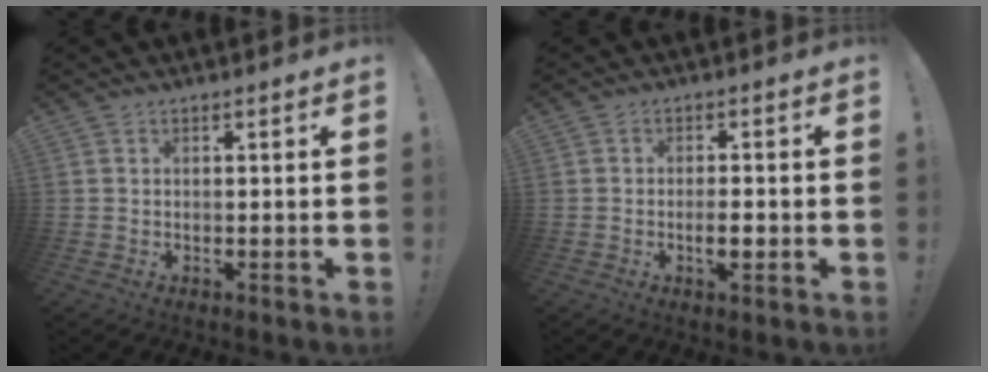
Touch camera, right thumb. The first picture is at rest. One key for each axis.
{"total": 3.6, "fx": -1.3, "fy": 0.9, "fz": 3.3, "tx": -0.044, "ty": 0.001, "tz": -0.024}